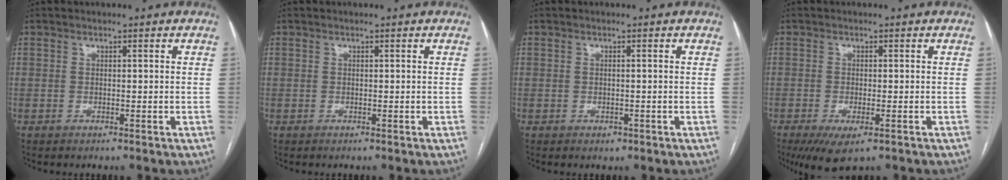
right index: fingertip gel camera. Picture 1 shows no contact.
{"total": 0.0}
{"total": 1.0, "force": [-0.4, 0.7, 0.4], "torque": [-0.007, 0.002, -0.001]}
{"total": 5.7, "force": [-3.4, 1.7, 4.3], "torque": [-0.067, -0.014, -0.052]}